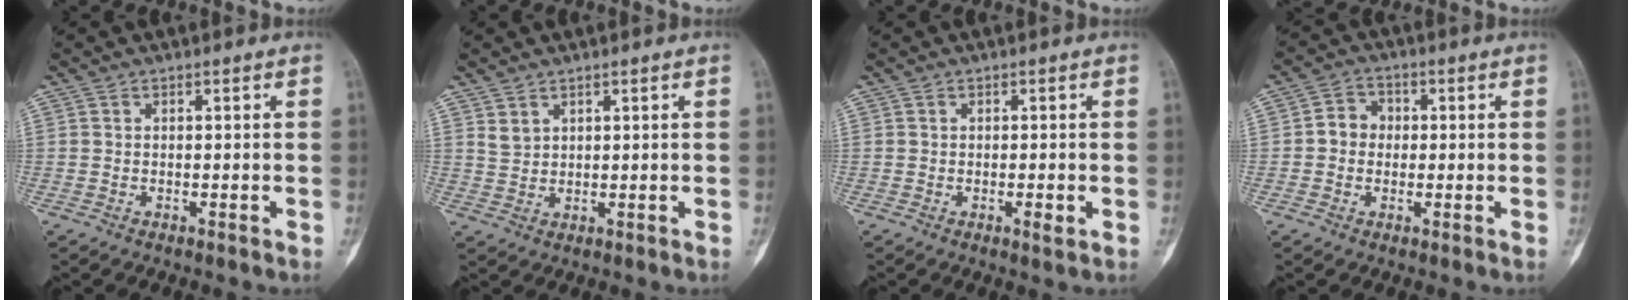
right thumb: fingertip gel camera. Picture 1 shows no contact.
{"total": 1.9, "force": [1.4, 1.1, 0.7], "torque": [-0.006, -0.009, 0.032]}
{"total": 1.8, "force": [-0.6, 0.4, 1.6], "torque": [-0.025, -0.004, -0.008]}
{"total": 4.3, "force": [-0.2, 3.8, 2.0], "torque": [-0.014, 0.014, -0.014]}